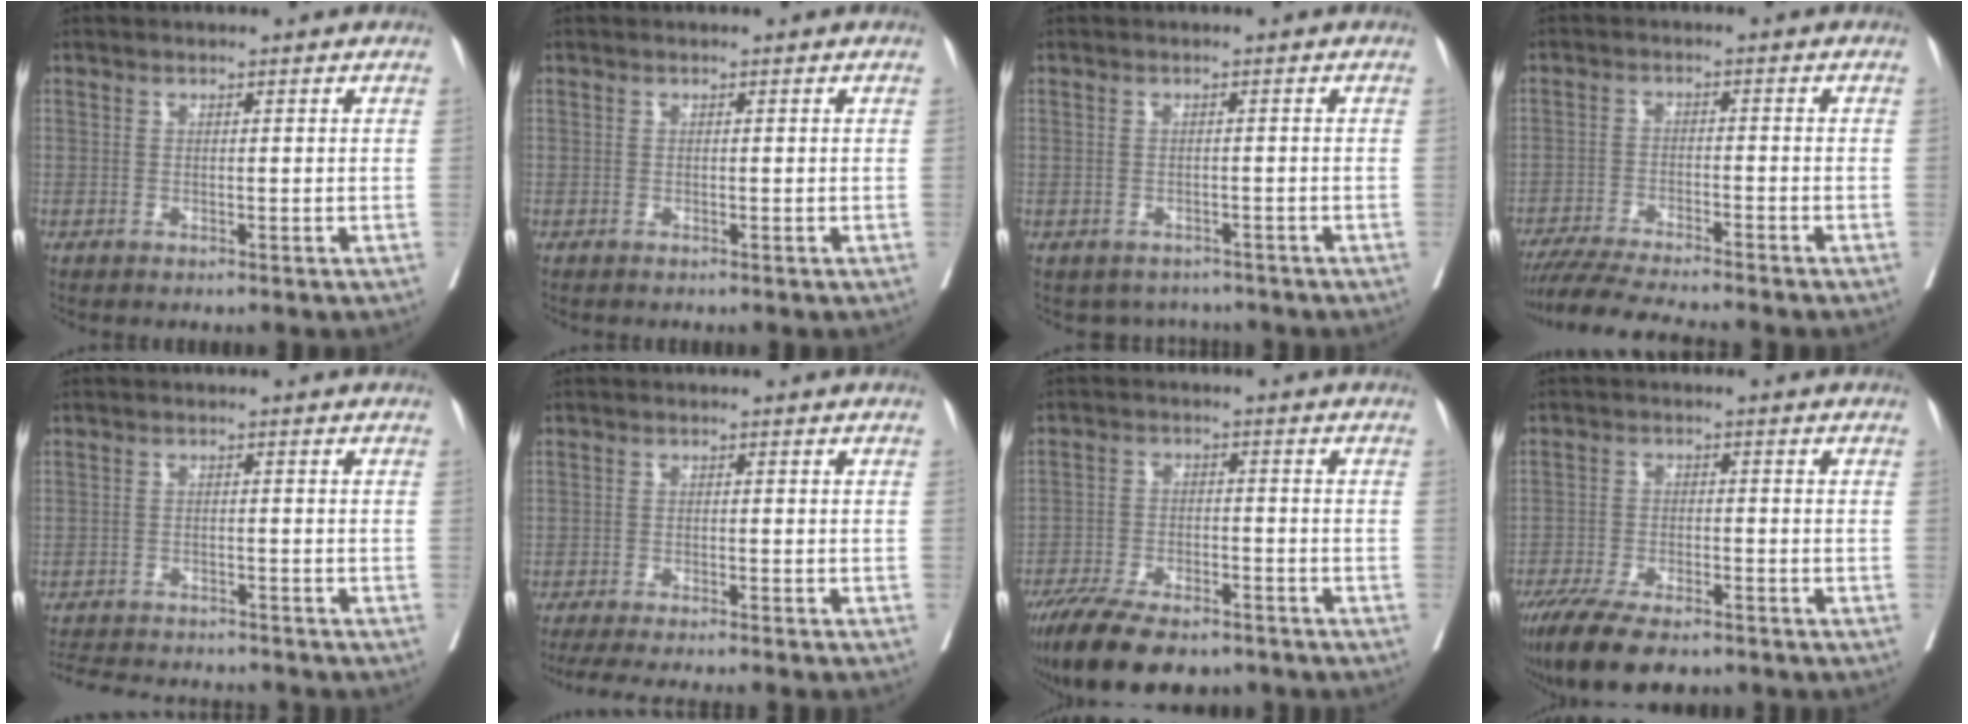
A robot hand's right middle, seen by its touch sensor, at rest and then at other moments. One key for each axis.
{"total": 0.0}
{"total": 3.9, "fx": -3.4, "fy": 2.0, "fz": 0.1, "tx": 0.007, "ty": 0.011, "tz": -0.043}
{"total": 10.9, "fx": -9.7, "fy": -0.1, "fz": 4.9, "tx": -0.071, "ty": -0.022, "tz": -0.158}
{"total": 13.5, "fx": -12.5, "fy": 2.8, "fz": 4.4, "tx": -0.089, "ty": -0.005, "tz": -0.170}
{"total": 12.7, "fx": -11.3, "fy": 0.7, "fz": 5.8, "tx": -0.071, "ty": -0.023, "tz": -0.155}
{"total": 15.2, "fx": -11.8, "fy": 5.1, "fz": 8.1, "tx": -0.151, "ty": -0.018, "tz": -0.187}
{"total": 12.9, "fx": -9.9, "fy": 3.9, "fz": 7.3, "tx": -0.129, "ty": -0.021, "tz": -0.159}